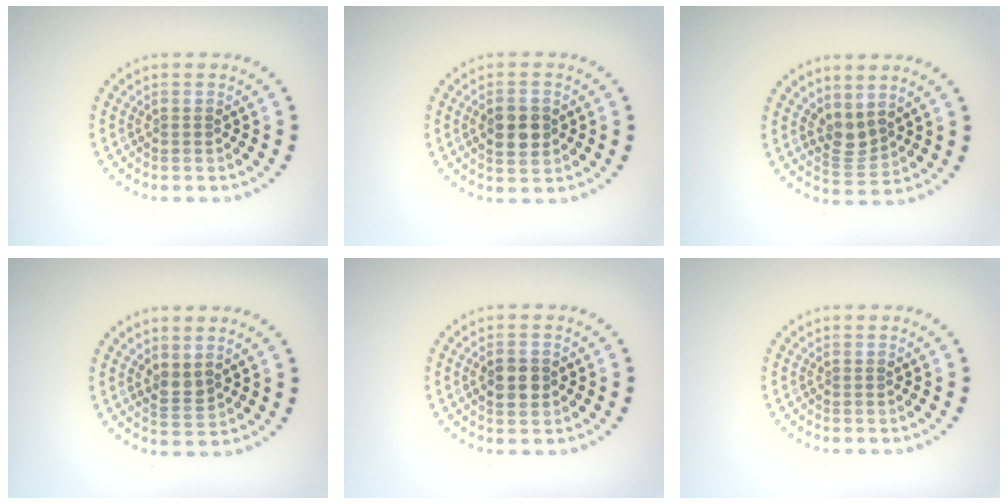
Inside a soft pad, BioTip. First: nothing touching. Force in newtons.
{"total": 3.3, "press": 3.3, "slide": 0.1}
{"total": 2.2, "press": 1.7, "slide": 1.4}
{"total": 1.6, "press": 1.4, "slide": 0.8}
{"total": 3.0, "press": 3.0, "slide": 0.0}
{"total": 0.0}